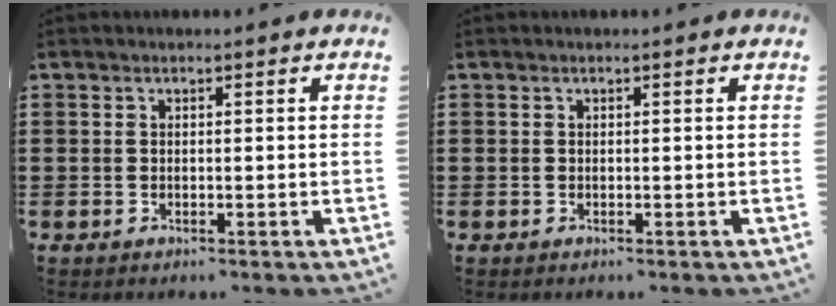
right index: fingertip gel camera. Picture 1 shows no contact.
{"total": 0.0}